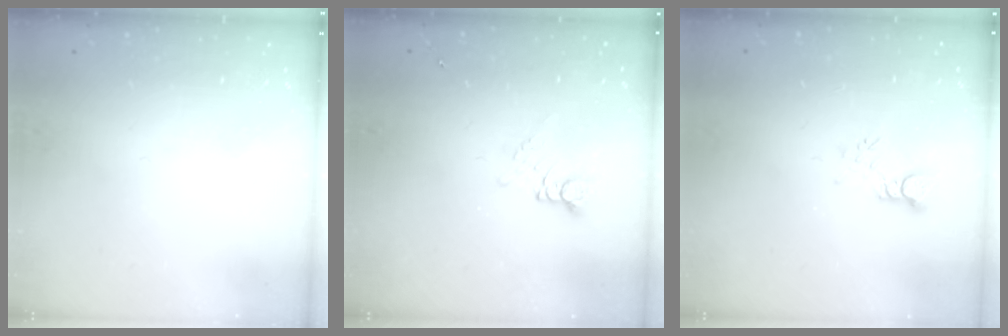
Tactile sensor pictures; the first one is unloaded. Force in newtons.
{"total": 4.3, "press": 4.3, "slide": 0.4}
{"total": 2.8, "press": 2.8, "slide": 0.5}